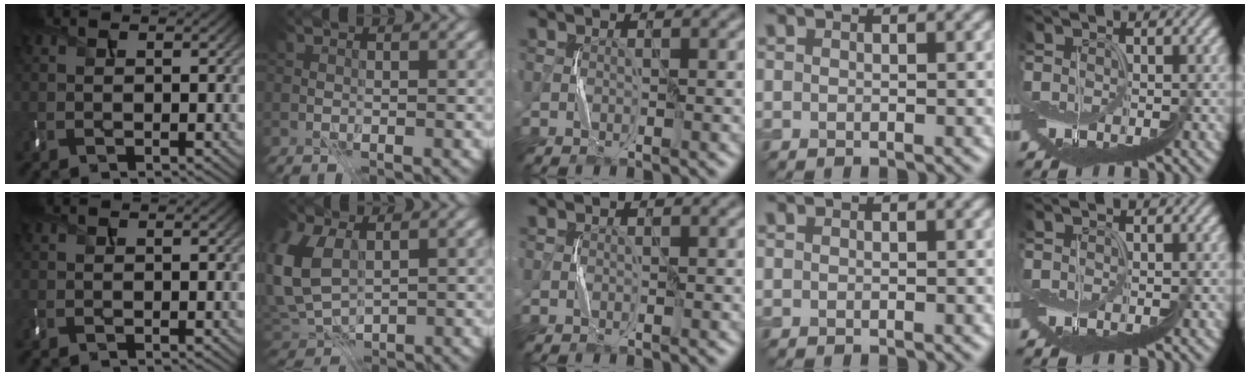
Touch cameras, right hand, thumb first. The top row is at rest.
{"index": {"total": 6.7, "force": [1.0, 4.3, 5.0], "torque": [-0.142, 0.001, 0.015]}}